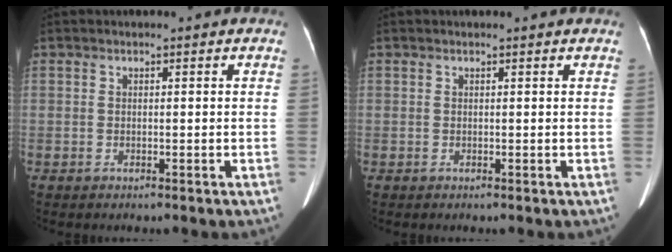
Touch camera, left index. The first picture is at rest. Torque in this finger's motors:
{"motor_torque": [0.15, -0.06, -0.01, -0.01]}